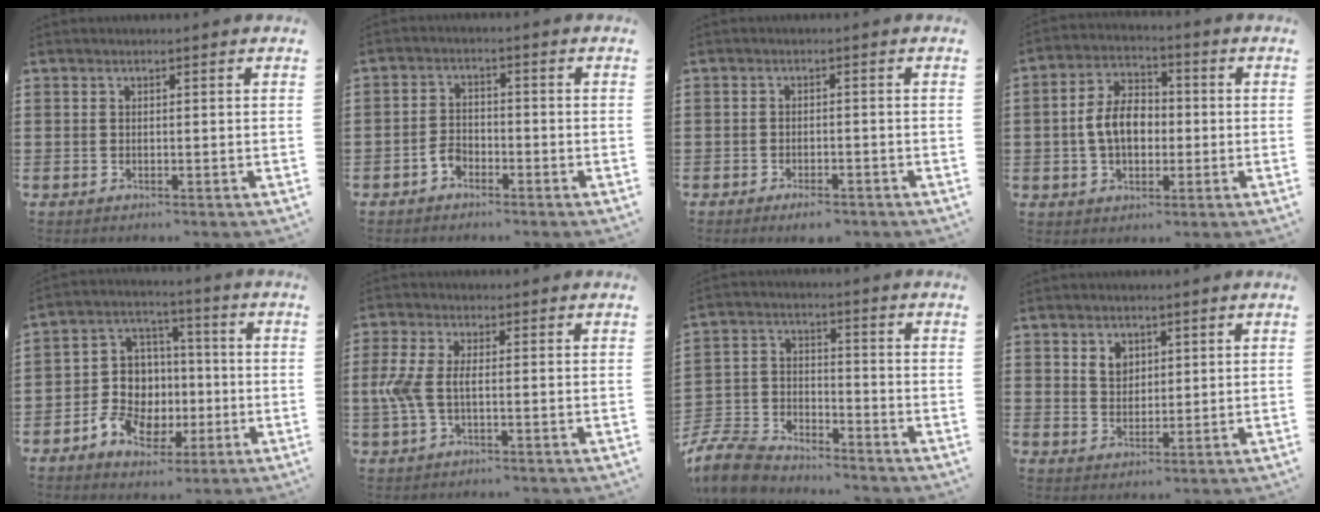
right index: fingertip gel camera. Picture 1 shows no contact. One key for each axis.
{"total": 2.5, "fx": -1.8, "fy": 1.4, "fz": 1.1, "tx": -0.033, "ty": -0.002, "tz": -0.038}
{"total": 1.9, "fx": -1.8, "fy": 0.2, "fz": 0.6, "tx": -0.016, "ty": -0.002, "tz": -0.033}
{"total": 7.4, "fx": -0.6, "fy": 4.8, "fz": 5.6, "tx": -0.130, "ty": 0.009, "tz": -0.018}
{"total": 9.4, "fx": -2.7, "fy": 7.9, "fz": 4.3, "tx": -0.084, "ty": 0.018, "tz": -0.042}
{"total": 4.8, "fx": -0.6, "fy": 2.0, "fz": 4.3, "tx": -0.113, "ty": -0.008, "tz": -0.022}
{"total": 8.1, "fx": -7.7, "fy": 1.7, "fz": 1.8, "tx": -0.059, "ty": 0.010, "tz": -0.157}
{"total": 3.0, "fx": 1.6, "fy": 2.3, "fz": 1.2, "tx": -0.032, "ty": 0.008, "tz": 0.030}